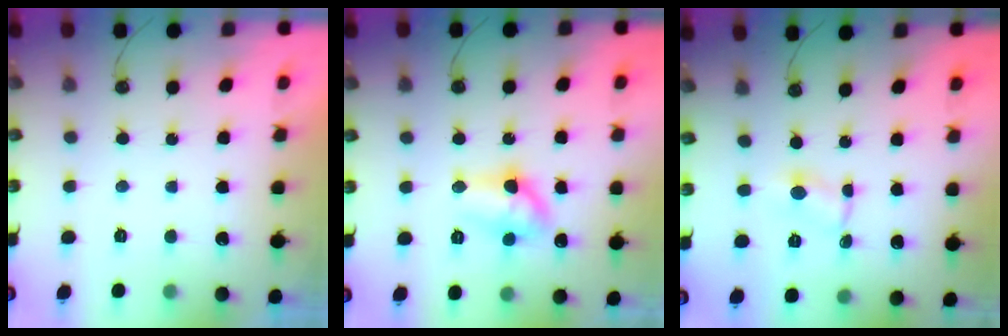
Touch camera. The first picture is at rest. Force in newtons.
{"total": 9.7, "press": 9.7, "slide": 0.8}
{"total": 1.0, "press": 0.9, "slide": 0.1}